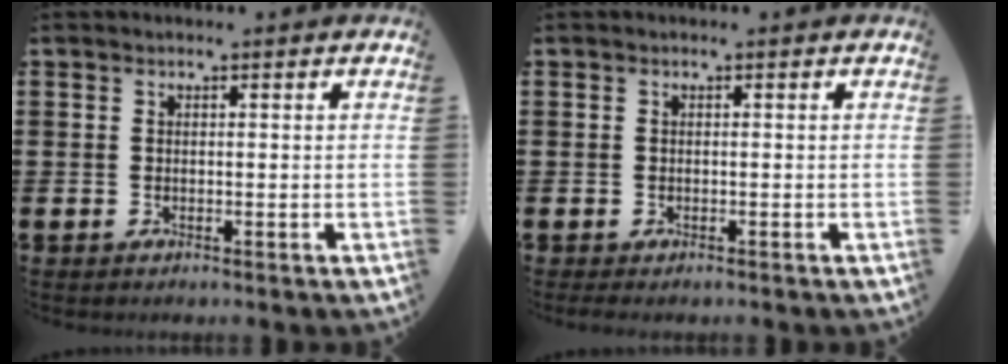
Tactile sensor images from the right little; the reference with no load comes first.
{"total": 0.0}